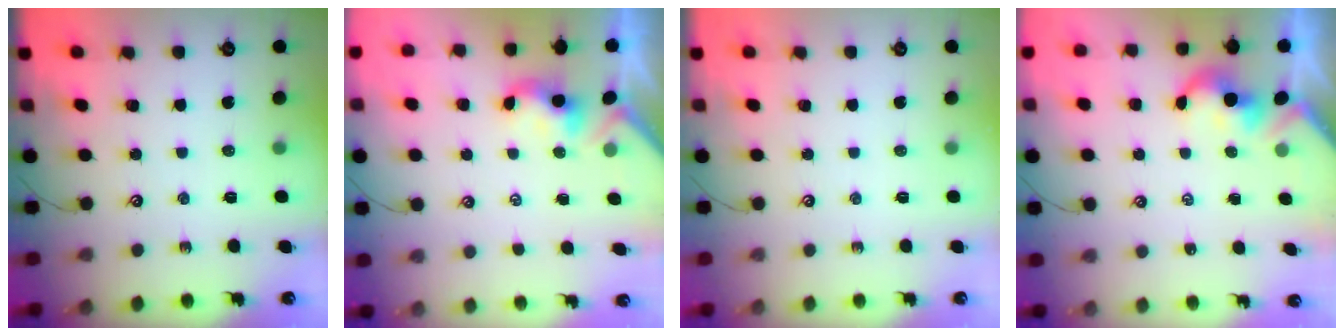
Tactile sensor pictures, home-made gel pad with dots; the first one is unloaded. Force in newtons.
{"total": 0.6, "press": 0.5, "slide": 0.3}
{"total": 0.0}
{"total": 2.1, "press": 2.1, "slide": 0.3}